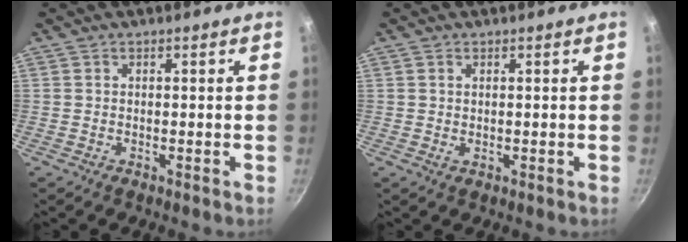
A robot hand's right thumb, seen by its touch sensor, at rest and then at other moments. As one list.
[{"total": 0.6, "force": [0.3, 0.3, 0.4], "torque": [-0.007, -0.003, 0.005]}]